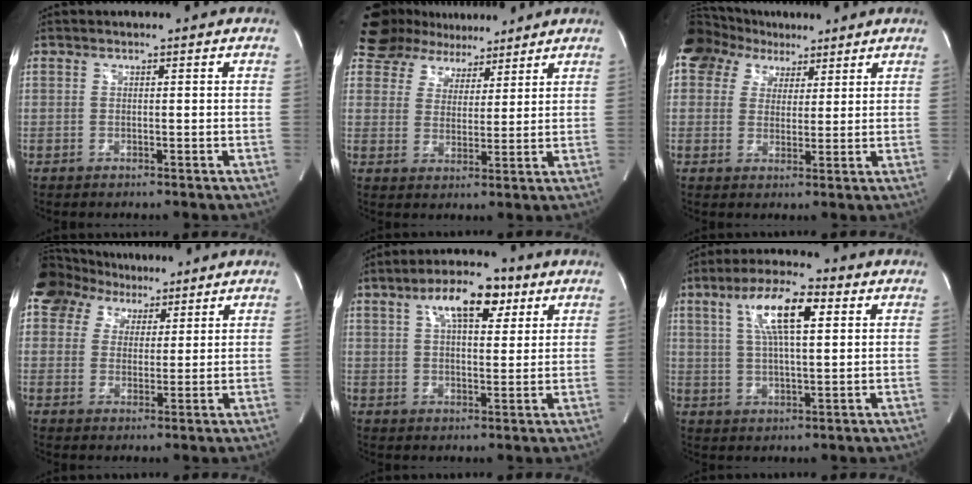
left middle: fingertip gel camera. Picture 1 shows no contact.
{"total": 9.9, "force": [8.3, 4.9, 2.0], "torque": [-0.034, 0.019, 0.135]}
{"total": 13.5, "force": [8.1, 9.8, 4.6], "torque": [-0.124, 0.067, 0.147]}
{"total": 12.4, "force": [8.0, 8.5, 4.1], "torque": [-0.100, 0.057, 0.140]}
{"total": 9.7, "force": [4.9, 3.6, 7.6], "torque": [-0.130, 0.023, 0.079]}
{"total": 10.5, "force": [3.8, 2.3, 9.5], "torque": [-0.176, 0.019, 0.070]}